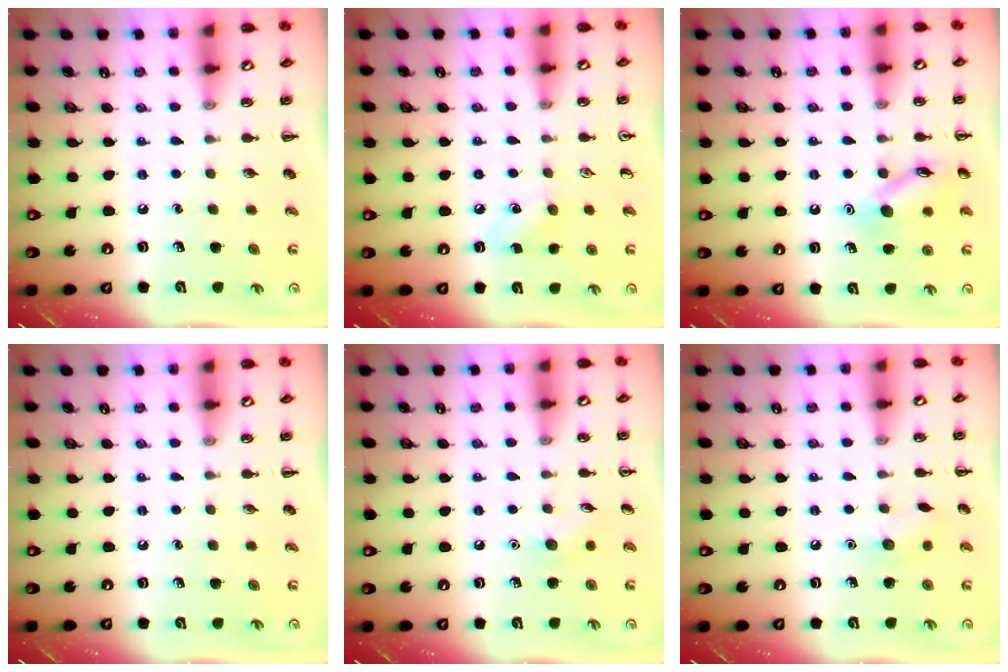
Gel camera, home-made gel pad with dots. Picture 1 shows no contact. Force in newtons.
{"total": 5.2, "press": 5.0, "slide": 1.3}
{"total": 11.7, "press": 11.7, "slide": 0.9}
{"total": 0.0}
{"total": 6.0, "press": 5.7, "slide": 1.8}
{"total": 7.0, "press": 6.9, "slide": 1.3}